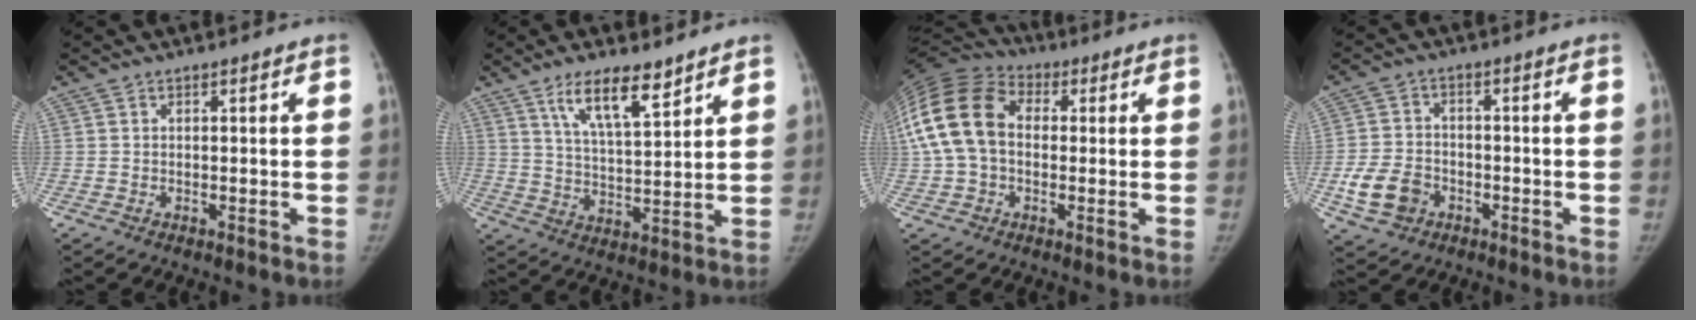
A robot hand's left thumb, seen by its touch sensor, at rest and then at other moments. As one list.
[{"total": 10.0, "force": [6.6, 2.9, 7.0], "torque": [-0.108, -0.040, 0.124]}, {"total": 16.4, "force": [1.2, 11.9, 11.3], "torque": [-0.227, 0.035, 0.012]}, {"total": 7.7, "force": [-3.1, 5.9, 3.8], "torque": [-0.063, 0.013, -0.054]}]